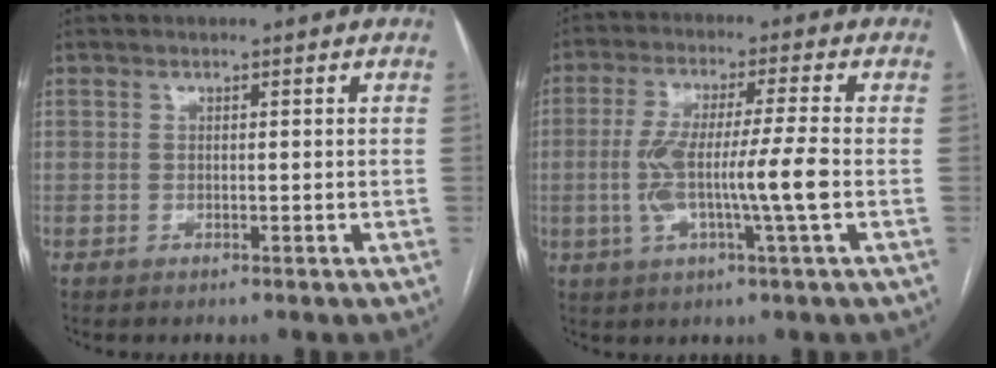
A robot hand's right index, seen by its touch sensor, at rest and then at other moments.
{"total": 9.8, "force": [-1.5, -0.3, 9.7], "torque": [-0.191, 0.005, -0.029]}